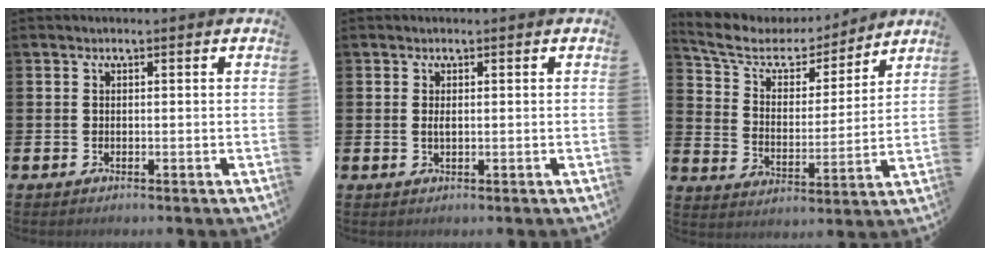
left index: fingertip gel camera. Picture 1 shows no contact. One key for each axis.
{"total": 0.7, "fx": 0.2, "fy": 0.2, "fz": 0.6, "tx": -0.010, "ty": 0.000, "tz": 0.004}
{"total": 6.8, "fx": 5.8, "fy": 3.1, "fz": 1.7, "tx": -0.074, "ty": -0.036, "tz": 0.097}